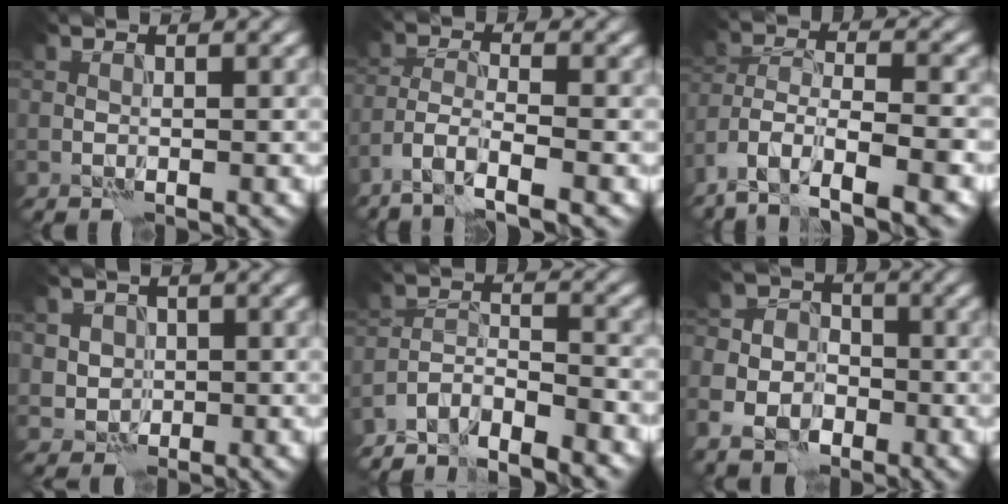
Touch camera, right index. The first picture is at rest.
{"total": 4.0, "force": [-3.0, 0.6, 2.6], "torque": [-0.049, -0.004, -0.065]}
{"total": 7.7, "force": [-5.4, 2.4, 4.9], "torque": [-0.082, 0.002, -0.102]}
{"total": 2.6, "force": [0.7, 2.4, 0.6], "torque": [-0.004, -0.002, 0.023]}
{"total": 5.7, "force": [-5.2, 1.1, 1.9], "torque": [-0.027, -0.005, -0.095]}
{"total": 7.9, "force": [-4.2, 6.1, 2.8], "torque": [-0.034, -0.025, -0.085]}